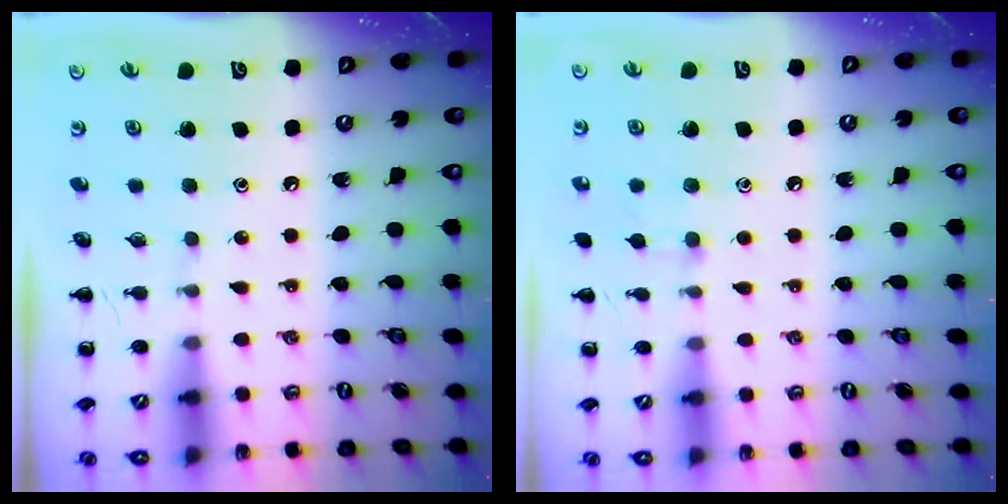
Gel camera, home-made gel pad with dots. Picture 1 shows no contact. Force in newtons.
{"total": 5.8, "press": 5.3, "slide": 2.2}